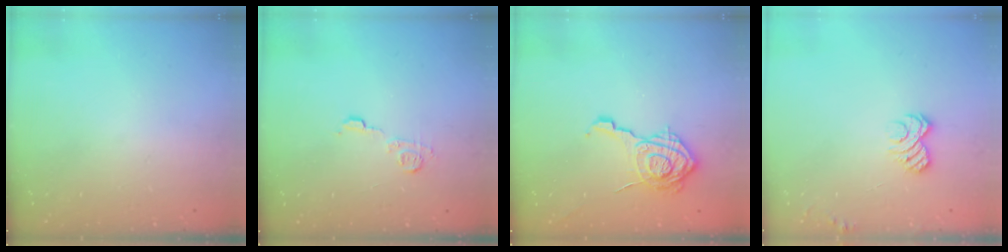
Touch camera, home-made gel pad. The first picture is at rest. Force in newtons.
{"total": 7.8, "press": 7.8, "slide": 0.6}
{"total": 16.2, "press": 16.2, "slide": 0.7}
{"total": 5.1, "press": 5.0, "slide": 1.3}